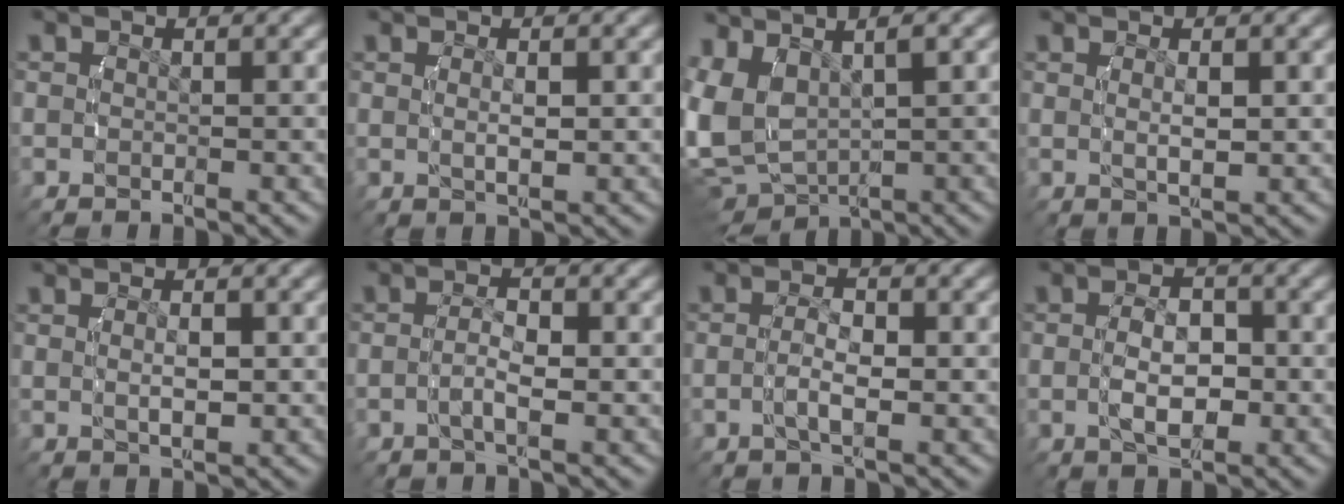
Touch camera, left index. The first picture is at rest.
{"total": 1.6, "force": [0.6, 0.2, 1.5], "torque": [-0.021, -0.004, 0.014]}
{"total": 10.3, "force": [-0.4, 8.7, 5.5], "torque": [-0.175, -0.050, 0.010]}
{"total": 1.9, "force": [0.7, 0.3, 1.7], "torque": [-0.024, -0.004, 0.017]}
{"total": 2.1, "force": [0.3, 0.6, 2.0], "torque": [-0.029, -0.002, 0.010]}
{"total": 2.0, "force": [-0.6, 0.4, 1.9], "torque": [-0.036, 0.001, -0.011]}
{"total": 2.3, "force": [-0.5, 0.6, 2.2], "torque": [-0.041, 0.001, -0.010]}
{"total": 4.0, "force": [-0.5, 2.1, 3.3], "torque": [-0.052, 0.000, -0.008]}